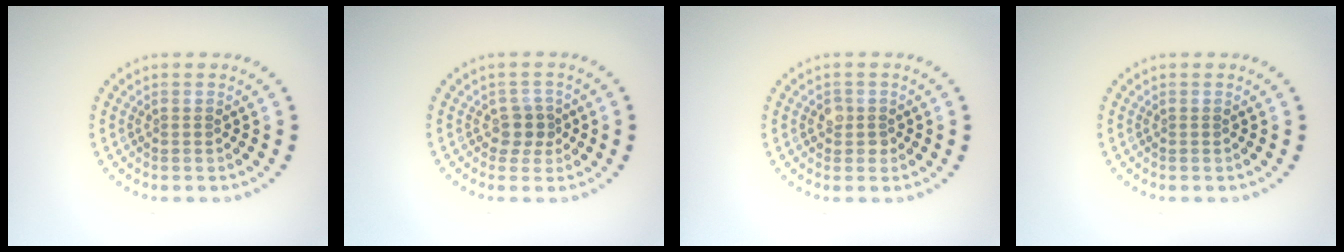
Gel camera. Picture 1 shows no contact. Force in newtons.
{"total": 1.8, "press": 1.4, "slide": 1.1}
{"total": 1.5, "press": 1.3, "slide": 0.6}
{"total": 0.0}